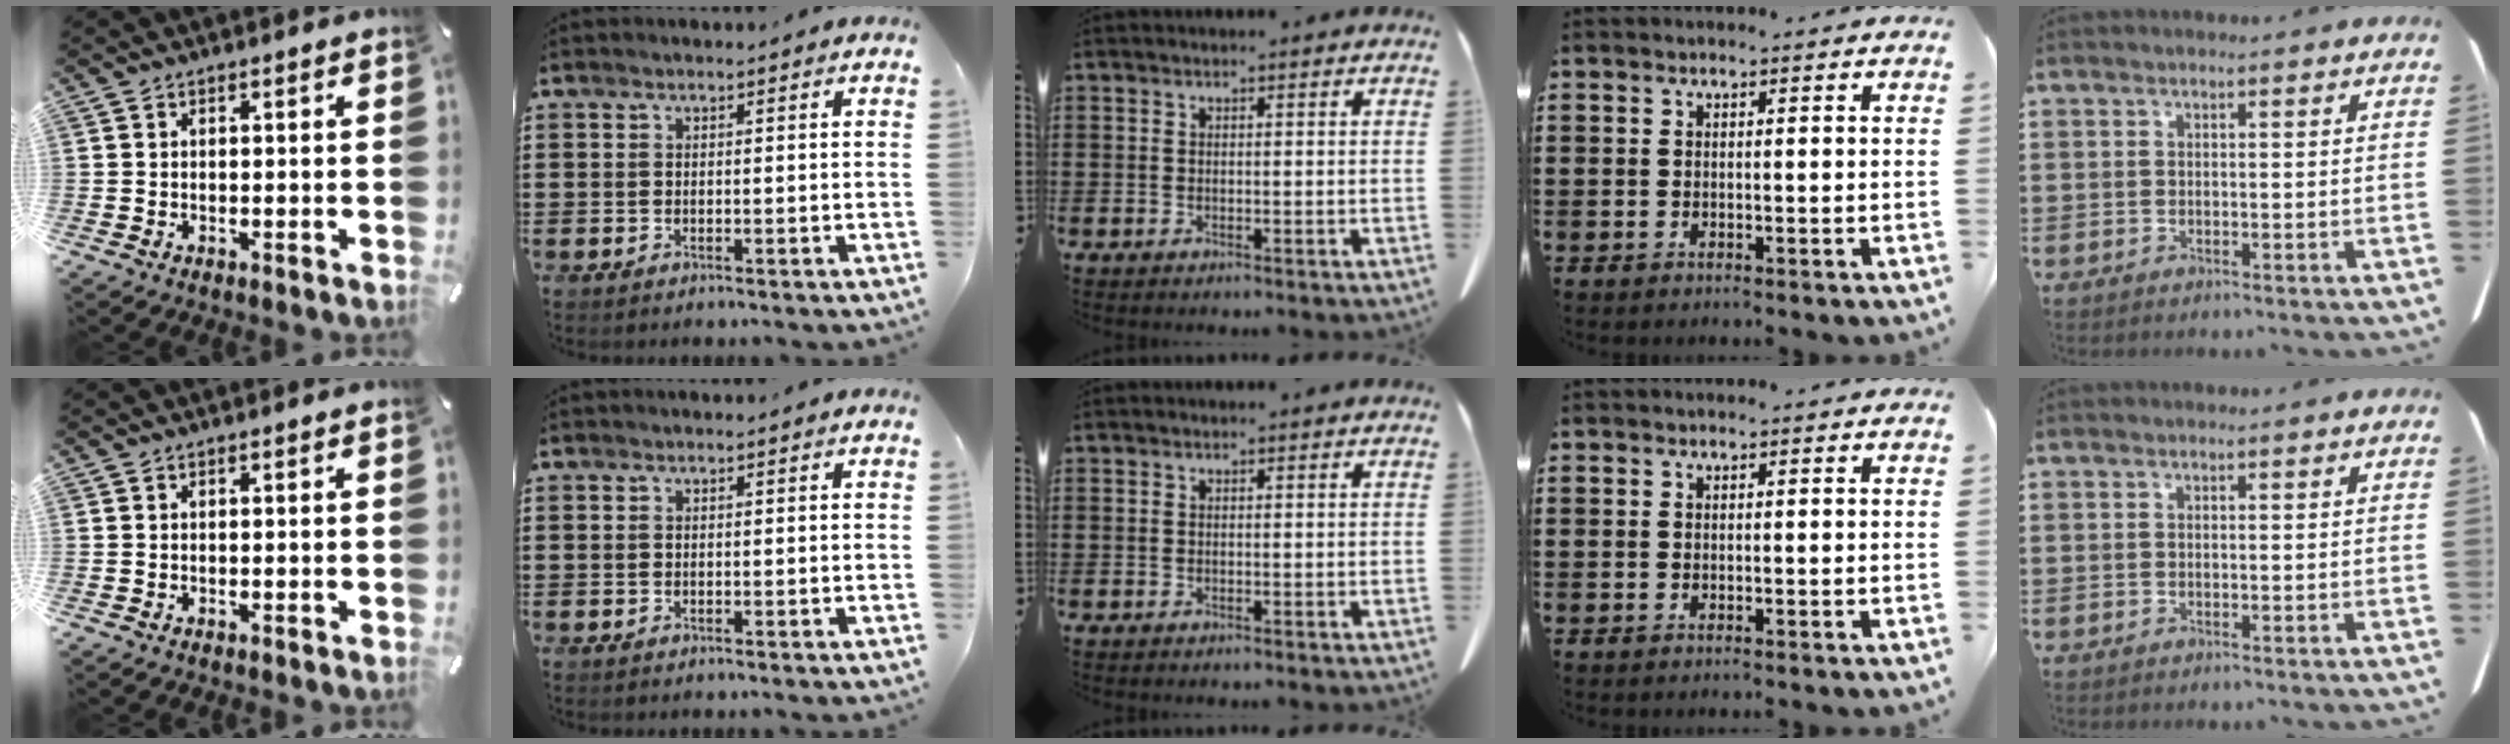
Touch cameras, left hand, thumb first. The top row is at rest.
{}